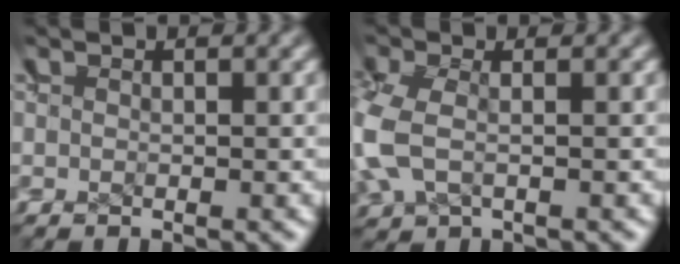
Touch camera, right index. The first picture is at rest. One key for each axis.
{"total": 2.5, "fx": 0.6, "fy": 1.2, "fz": 2.0, "tx": -0.059, "ty": -0.002, "tz": 0.020}